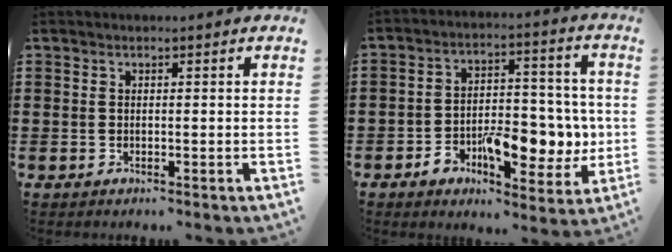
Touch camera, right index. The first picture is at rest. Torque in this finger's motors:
{"motor_torque": [2.14, 0.00, 1.00, 0.17]}